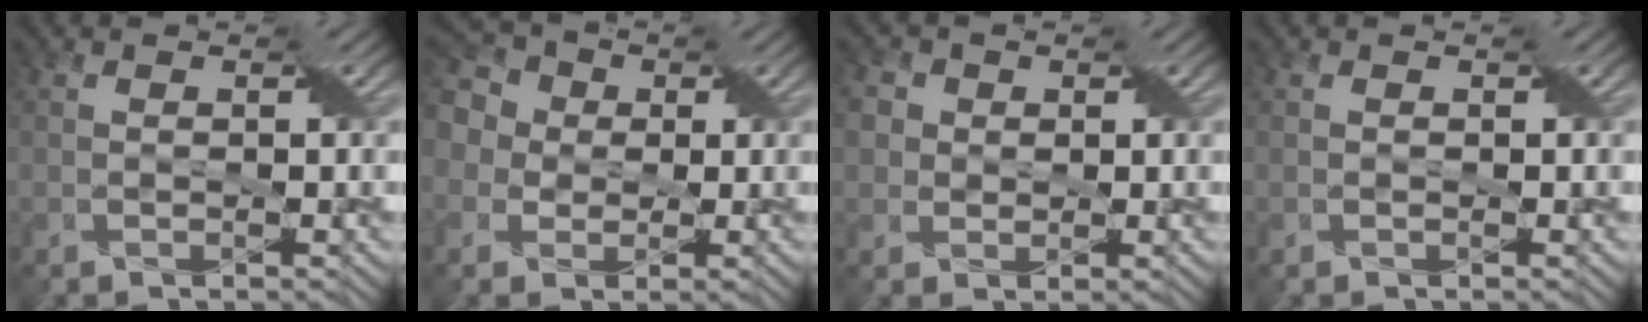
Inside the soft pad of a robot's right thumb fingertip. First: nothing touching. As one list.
[{"total": 8.6, "force": [1.5, 7.5, 4.0], "torque": [-0.135, 0.032, 0.000]}, {"total": 4.8, "force": [1.5, 4.2, 1.8], "torque": [-0.055, 0.017, 0.012]}, {"total": 0.0}]